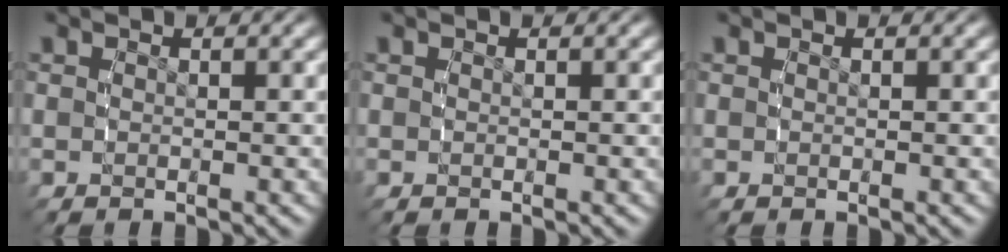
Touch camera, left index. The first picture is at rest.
{"total": 0.0}
{"total": 0.0}